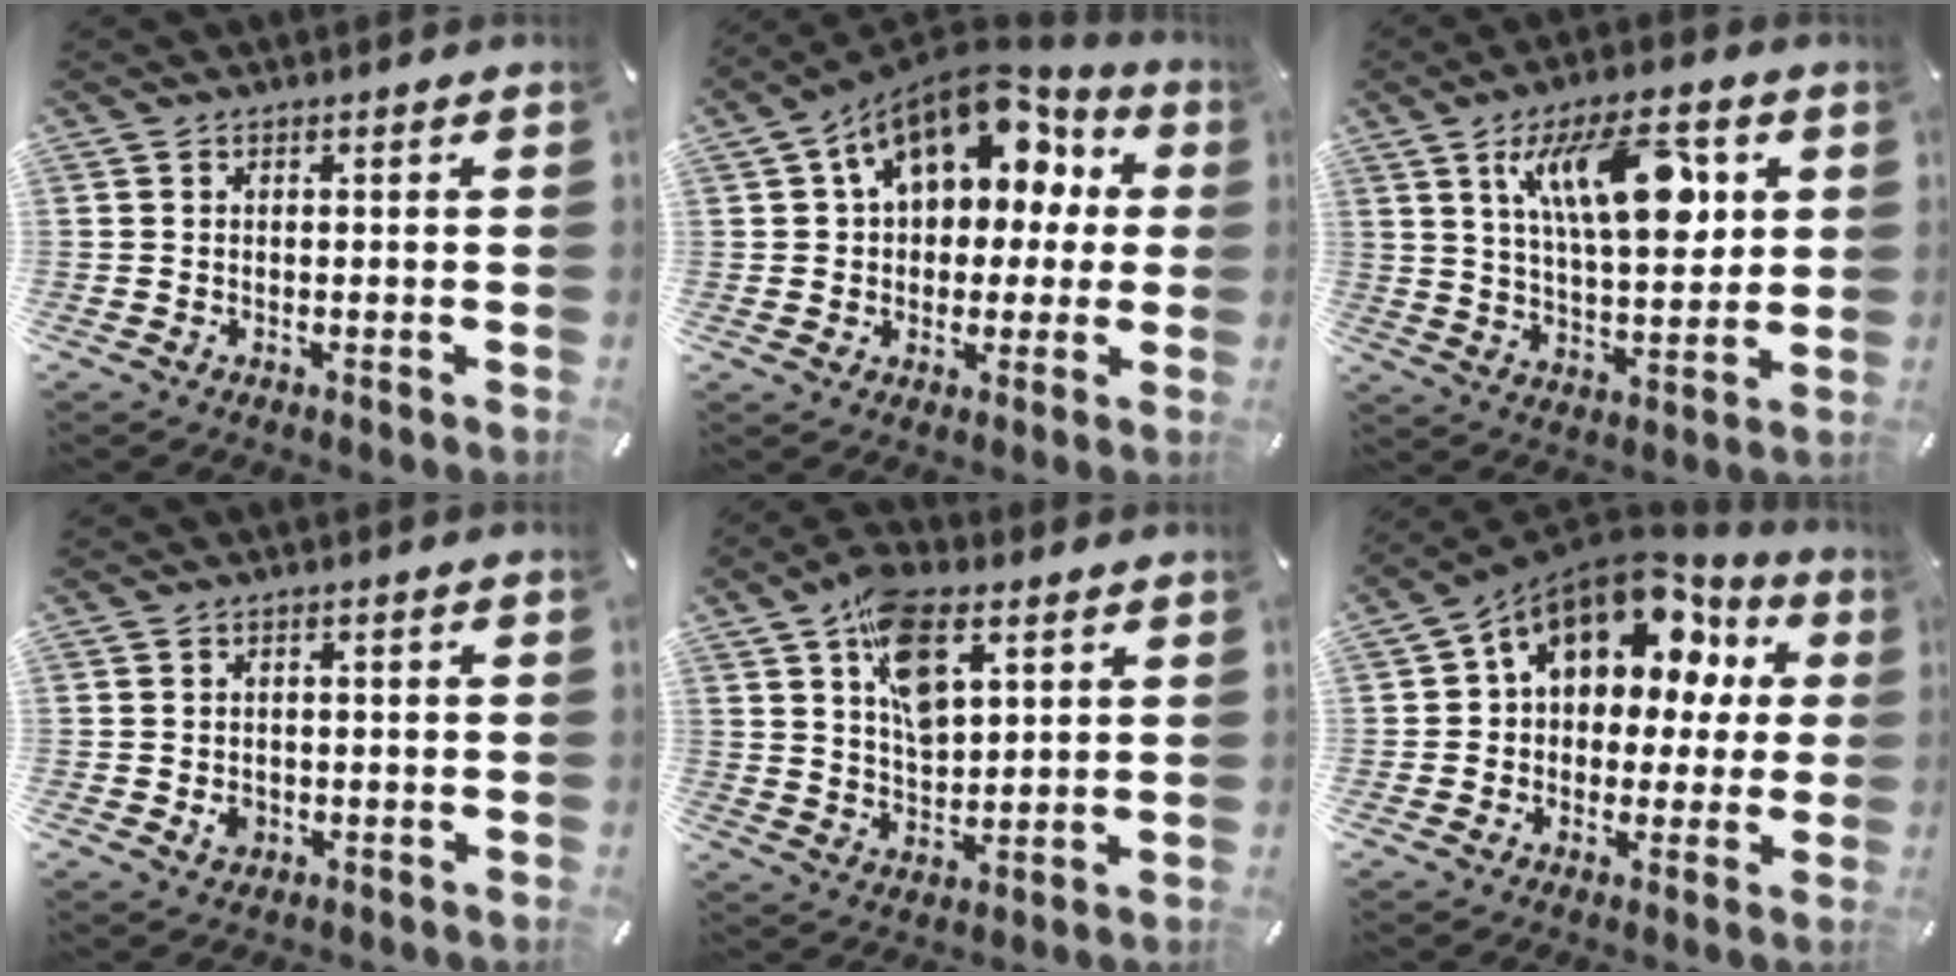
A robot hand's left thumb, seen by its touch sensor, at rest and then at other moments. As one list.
[{"total": 16.3, "force": [6.8, 11.1, 9.8], "torque": [-0.149, -0.032, 0.121]}, {"total": 18.8, "force": [7.2, 8.5, 15.1], "torque": [-0.245, -0.006, 0.114]}, {"total": 2.6, "force": [-0.5, 2.1, 1.4], "torque": [-0.018, 0.000, -0.011]}, {"total": 12.2, "force": [5.9, 6.9, 8.1], "torque": [-0.139, -0.012, 0.109]}, {"total": 14.9, "force": [6.5, 10.5, 8.4], "torque": [-0.124, -0.037, 0.115]}]